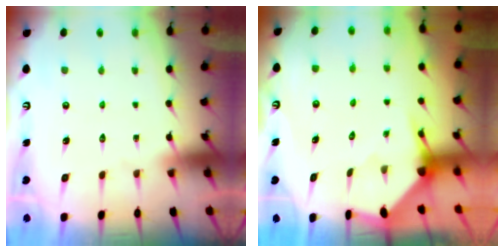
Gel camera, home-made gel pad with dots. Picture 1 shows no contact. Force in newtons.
{"total": 3.5, "press": 3.5, "slide": 0.3}